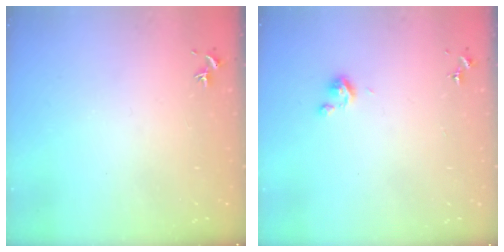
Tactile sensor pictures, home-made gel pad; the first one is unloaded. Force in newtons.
{"total": 3.8, "press": 3.8, "slide": 0.3}